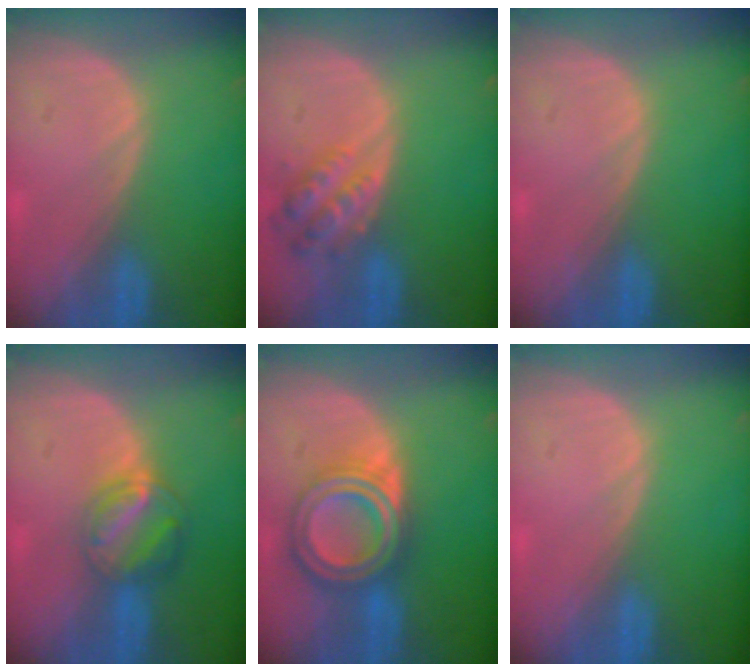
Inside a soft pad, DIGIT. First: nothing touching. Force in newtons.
{"total": 6.0, "press": 5.5, "slide": 2.4}
{"total": 0.0}
{"total": 6.4, "press": 5.7, "slide": 2.9}
{"total": 8.0, "press": 8.0, "slide": 0.5}
{"total": 0.0}